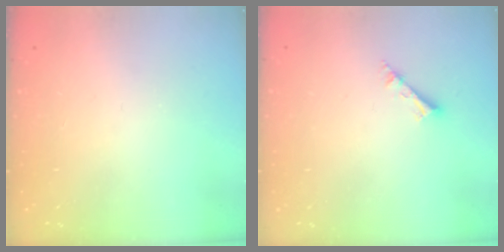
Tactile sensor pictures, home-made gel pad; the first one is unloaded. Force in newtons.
{"total": 2.5, "press": 2.5, "slide": 0.1}